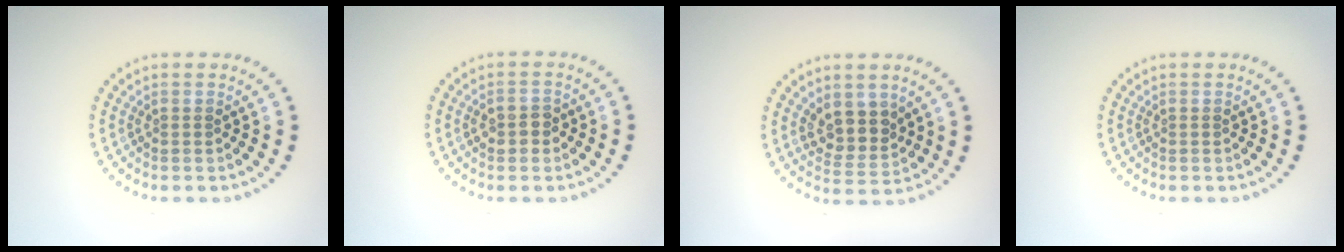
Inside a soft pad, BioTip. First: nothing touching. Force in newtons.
{"total": 1.7, "press": 1.7, "slide": 0.1}
{"total": 3.3, "press": 2.9, "slide": 1.6}
{"total": 0.0}